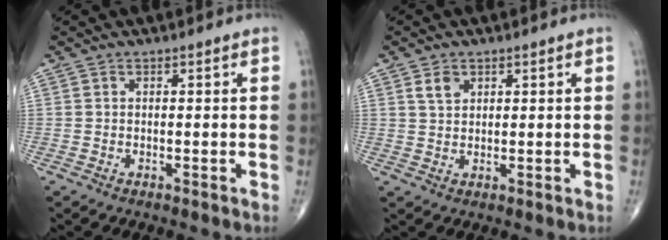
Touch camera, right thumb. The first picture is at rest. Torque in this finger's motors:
{"motor_torque": [0.02, -0.03, 0.23, 0.21, 0.03]}